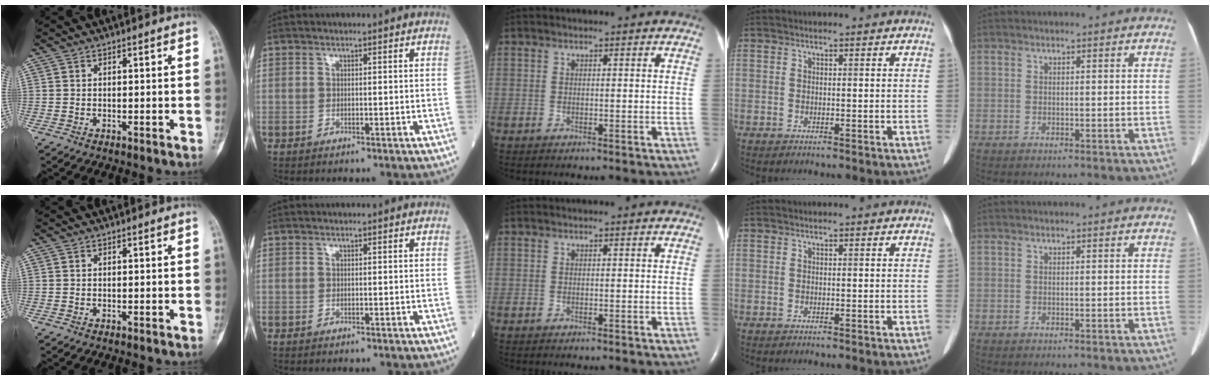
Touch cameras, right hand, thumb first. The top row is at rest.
{}